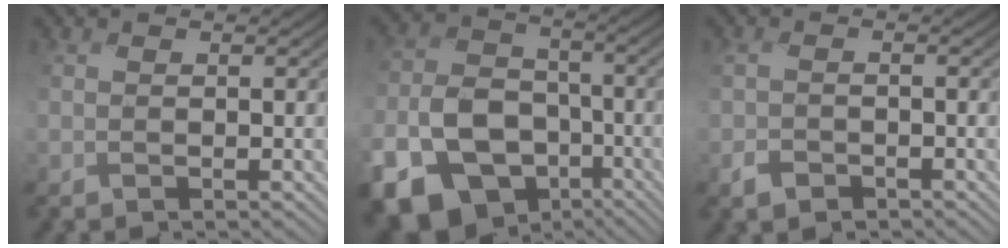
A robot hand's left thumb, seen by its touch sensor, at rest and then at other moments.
{"total": 18.4, "force": [-10.0, 13.3, 7.9], "torque": [-0.202, -0.066, -0.177]}
{"total": 2.3, "force": [-1.4, 1.5, 1.1], "torque": [-0.028, -0.003, -0.032]}